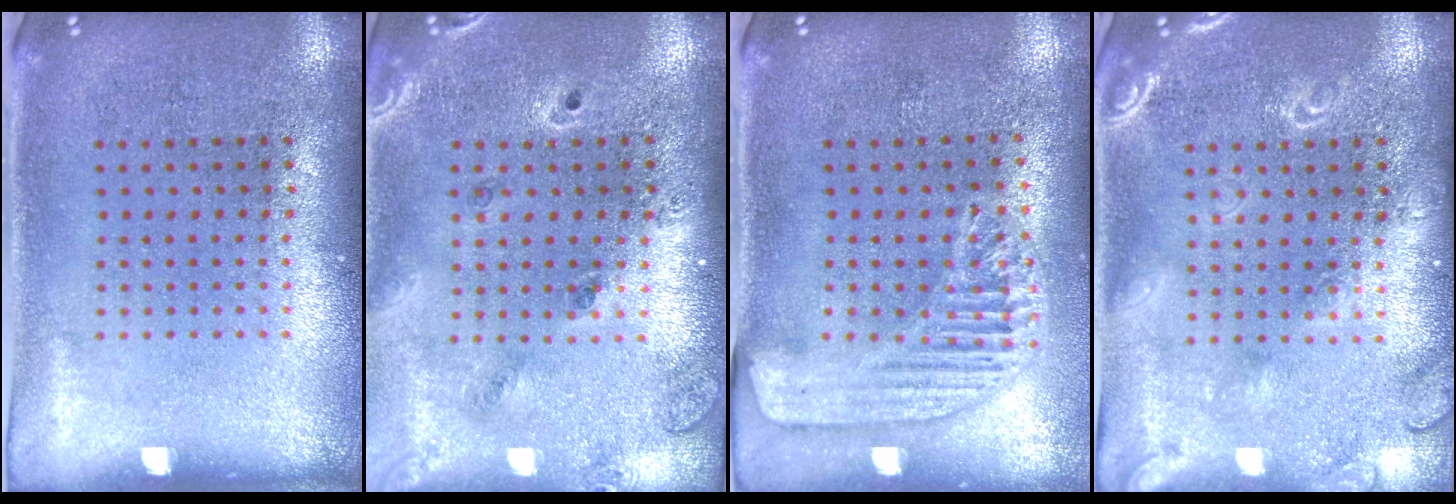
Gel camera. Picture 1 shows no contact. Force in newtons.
{"total": 1.4, "press": 1.3, "slide": 0.4}
{"total": 1.6, "press": 1.6, "slide": 0.4}
{"total": 1.8, "press": 1.7, "slide": 0.2}